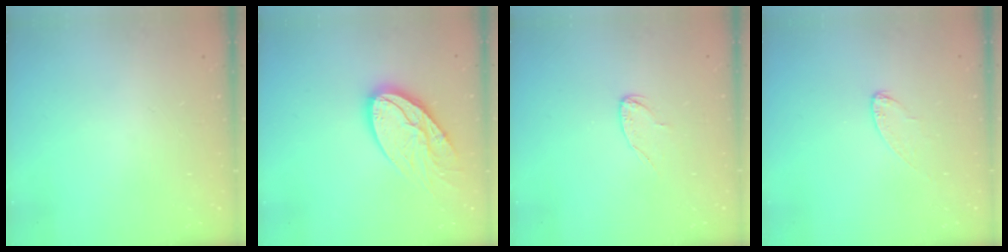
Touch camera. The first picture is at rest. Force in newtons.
{"total": 15.6, "press": 15.5, "slide": 1.7}
{"total": 4.7, "press": 4.7, "slide": 0.4}
{"total": 5.4, "press": 5.4, "slide": 0.4}